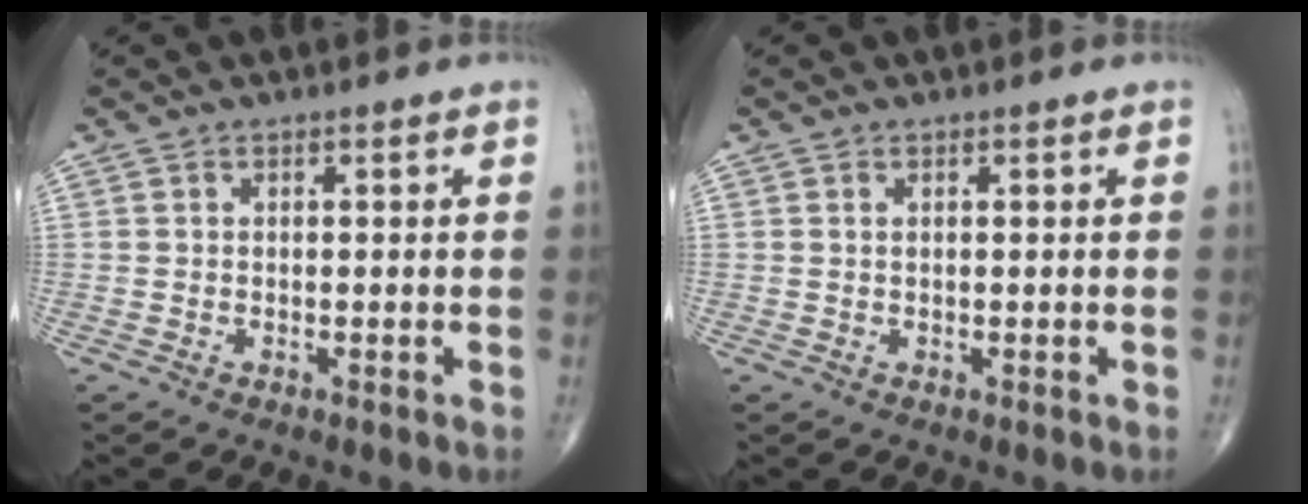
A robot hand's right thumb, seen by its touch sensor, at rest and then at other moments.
{"total": 0.6, "force": [0.3, 0.2, 0.4], "torque": [-0.011, 0.003, 0.007]}